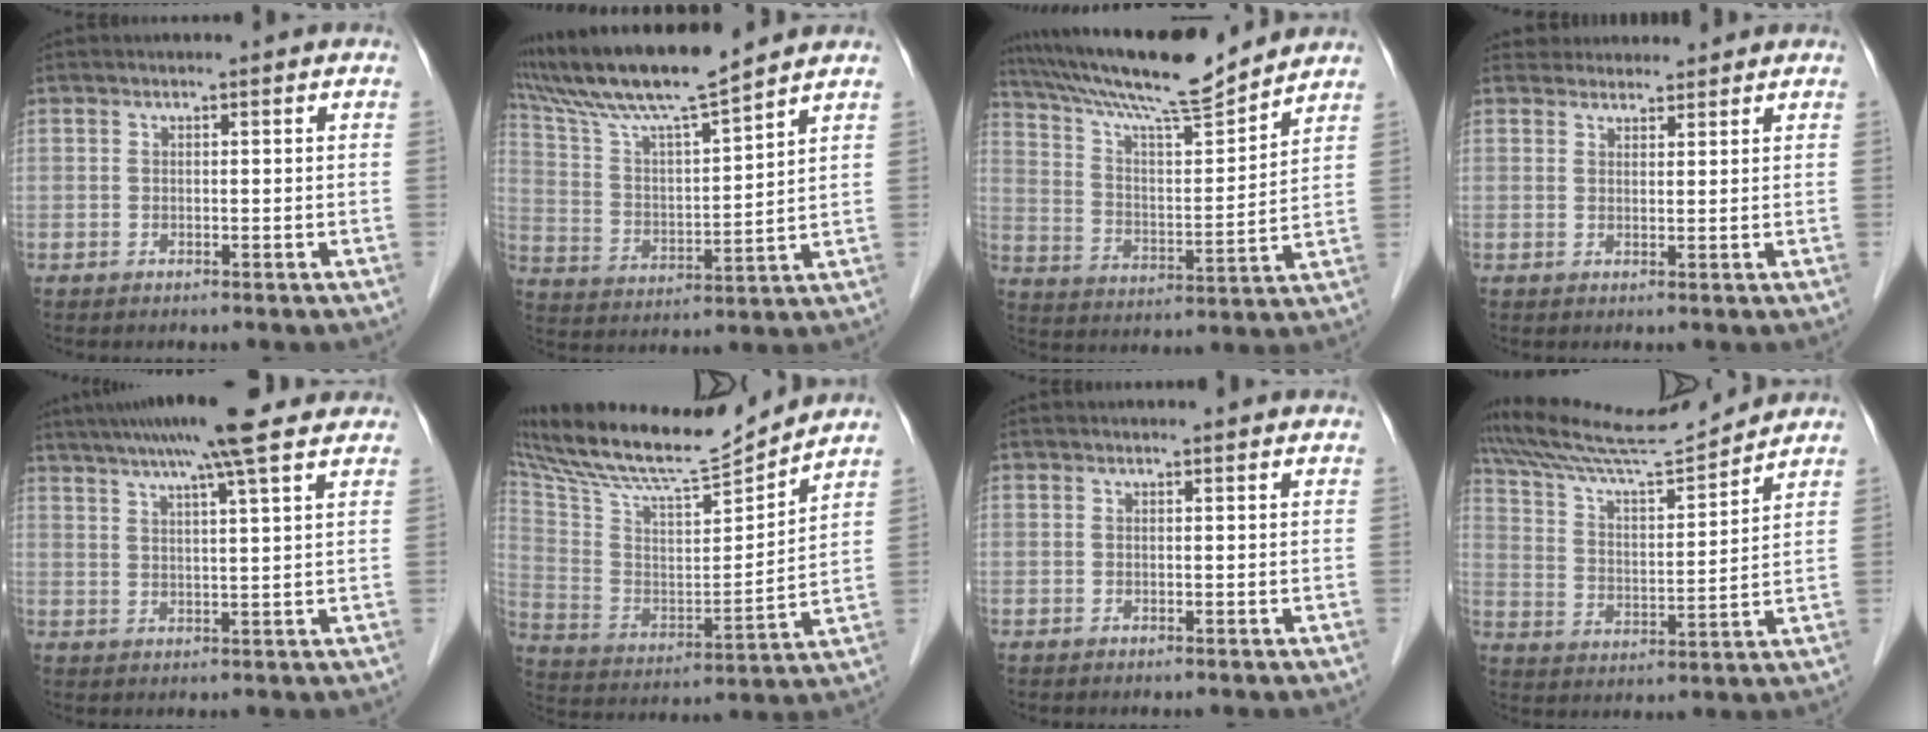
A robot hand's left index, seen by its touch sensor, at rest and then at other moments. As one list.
[{"total": 13.8, "force": [12.1, -0.7, 6.7], "torque": [-0.135, 0.007, 0.225]}, {"total": 16.5, "force": [14.8, 0.5, 7.1], "torque": [-0.131, 0.003, 0.248]}, {"total": 3.8, "force": [3.6, 1.3, 0.0], "torque": [0.005, 0.018, 0.051]}, {"total": 13.5, "force": [10.5, -0.1, 8.5], "torque": [-0.143, 0.035, 0.141]}, {"total": 21.4, "force": [19.8, 2.2, 8.0], "torque": [-0.167, -0.018, 0.335]}, {"total": 1.2, "force": [1.2, 0.0, 0.2], "torque": [-0.011, 0.001, 0.010]}, {"total": 13.1, "force": [12.6, -0.9, 3.2], "torque": [-0.067, -0.005, 0.221]}]